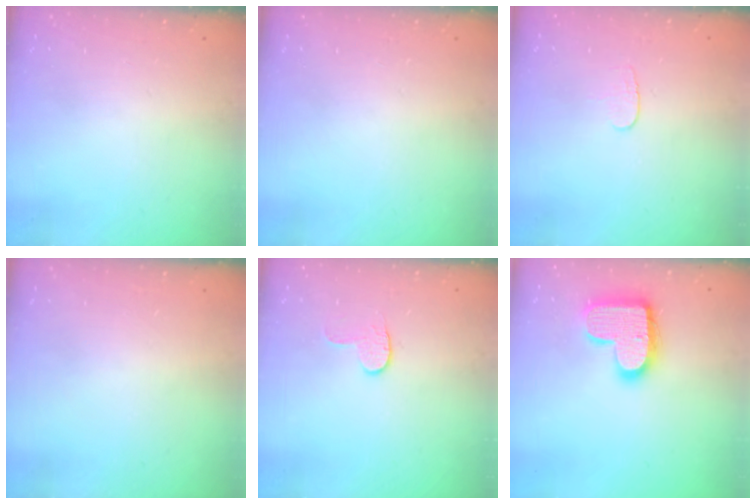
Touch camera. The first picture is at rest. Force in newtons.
{"total": 0.0}
{"total": 3.7, "press": 3.7, "slide": 0.4}
{"total": 0.6, "press": 0.5, "slide": 0.2}
{"total": 3.6, "press": 3.6, "slide": 0.4}
{"total": 16.6, "press": 16.5, "slide": 0.9}